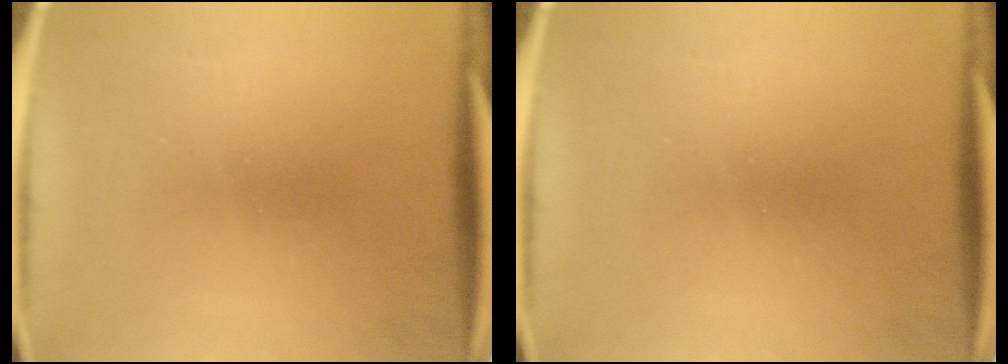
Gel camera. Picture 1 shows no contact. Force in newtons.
{"total": 0.0}